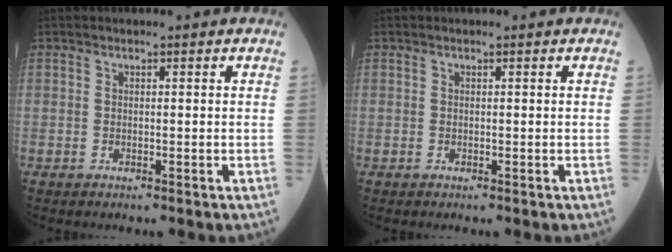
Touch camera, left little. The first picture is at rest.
{"total": 0.0}